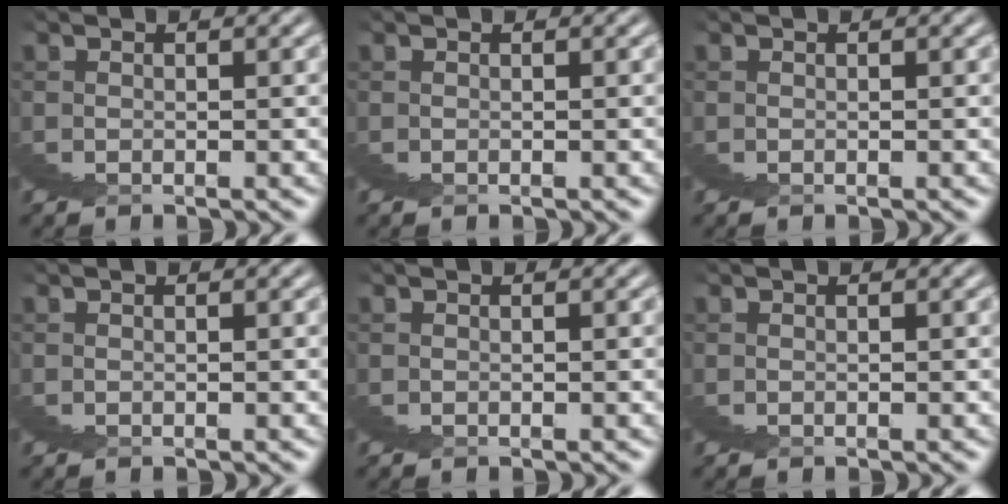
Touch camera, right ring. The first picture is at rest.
{"total": 0.0}
{"total": 0.0}
{"total": 0.0}
{"total": 0.0}
{"total": 0.0}